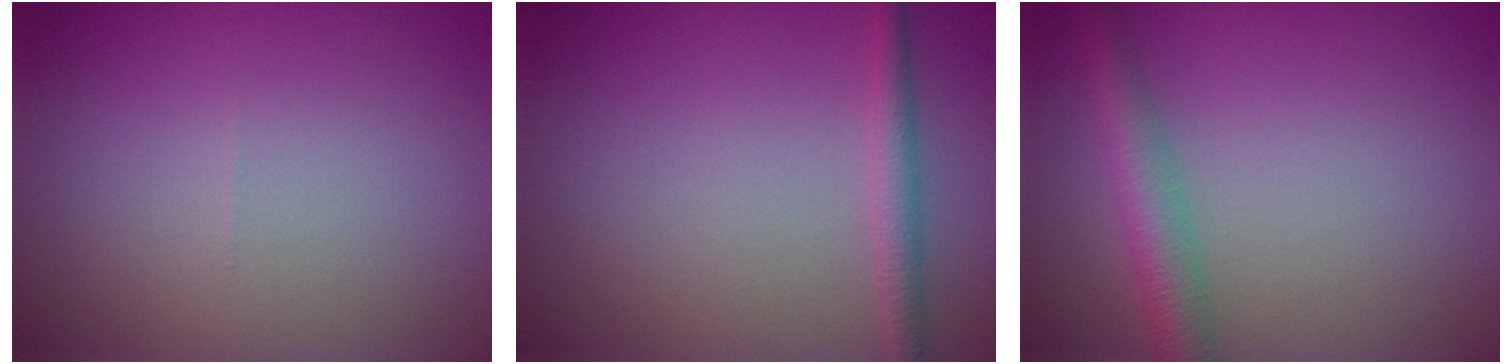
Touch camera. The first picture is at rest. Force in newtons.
{"total": 1.9, "press": 1.9, "slide": 0.0}
{"total": 3.8, "press": 3.8, "slide": 0.1}